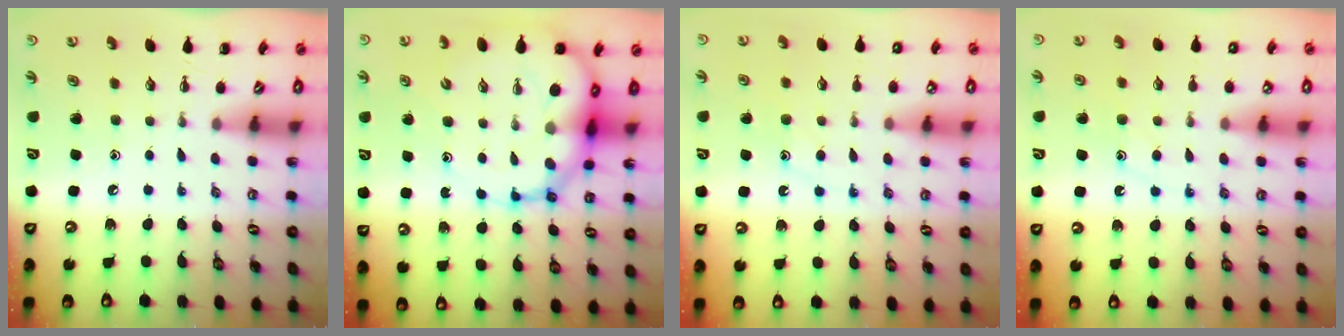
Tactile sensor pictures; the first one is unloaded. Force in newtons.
{"total": 17.2, "press": 16.5, "slide": 4.9}
{"total": 10.5, "press": 10.5, "slide": 0.6}
{"total": 10.5, "press": 10.5, "slide": 0.6}